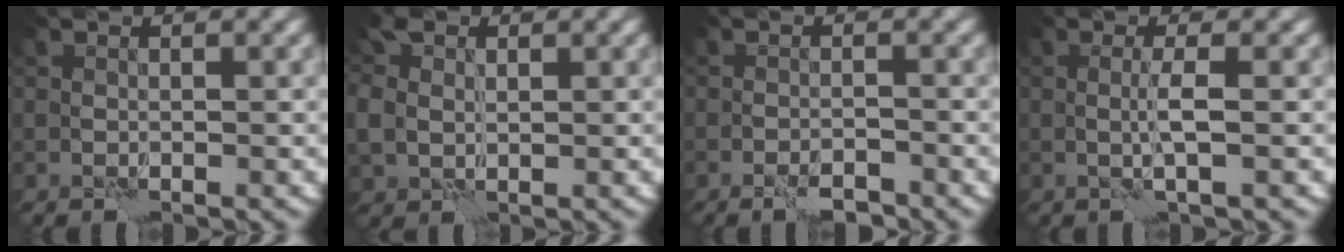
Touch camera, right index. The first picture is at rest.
{"total": 3.8, "force": [1.3, 2.9, 2.1], "torque": [-0.058, 0.009, 0.025]}
{"total": 2.1, "force": [-1.7, 0.4, 1.1], "torque": [-0.015, 0.000, -0.030]}
{"total": 1.6, "force": [0.3, -0.3, 1.5], "torque": [-0.033, -0.004, 0.004]}